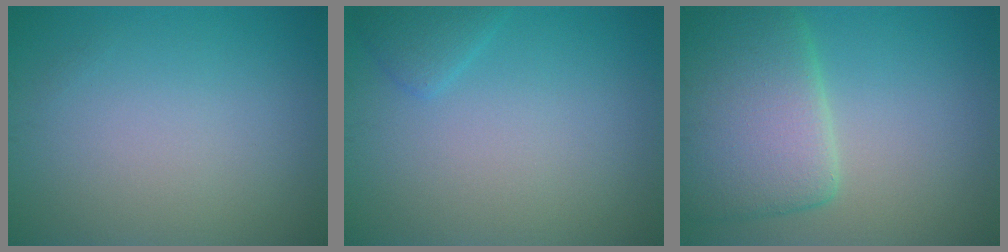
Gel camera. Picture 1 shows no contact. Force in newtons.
{"total": 1.4, "press": 1.4, "slide": 0.1}
{"total": 7.7, "press": 7.7, "slide": 0.9}